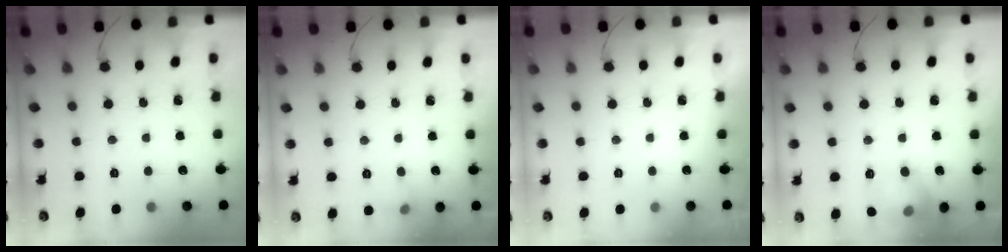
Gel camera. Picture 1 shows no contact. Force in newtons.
{"total": 5.6, "press": 5.3, "slide": 1.8}
{"total": 0.0}
{"total": 12.6, "press": 12.6, "slide": 1.0}